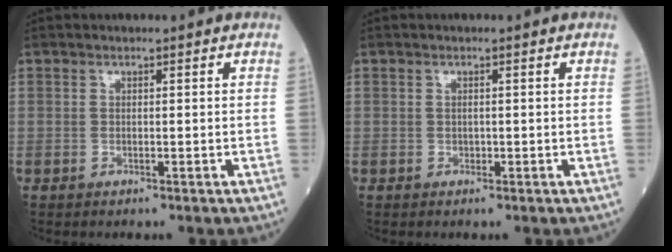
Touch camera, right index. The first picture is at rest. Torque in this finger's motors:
{"motor_torque": [-0.10, -0.01, -0.03, 0.01]}